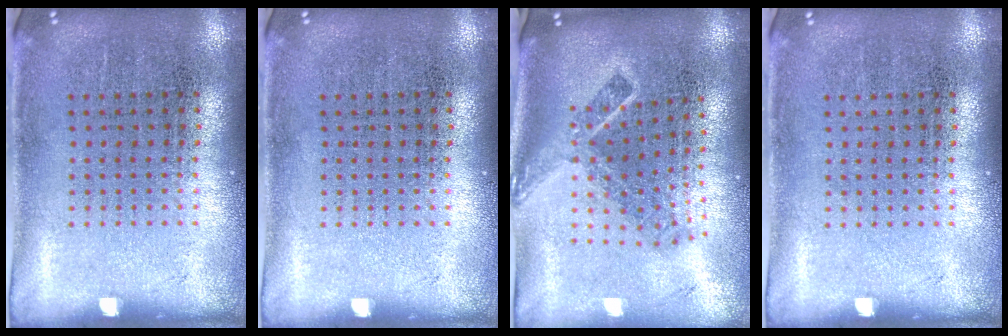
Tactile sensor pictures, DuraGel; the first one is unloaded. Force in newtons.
{"total": 0.0}
{"total": 2.2, "press": 1.5, "slide": 1.6}
{"total": 0.0}